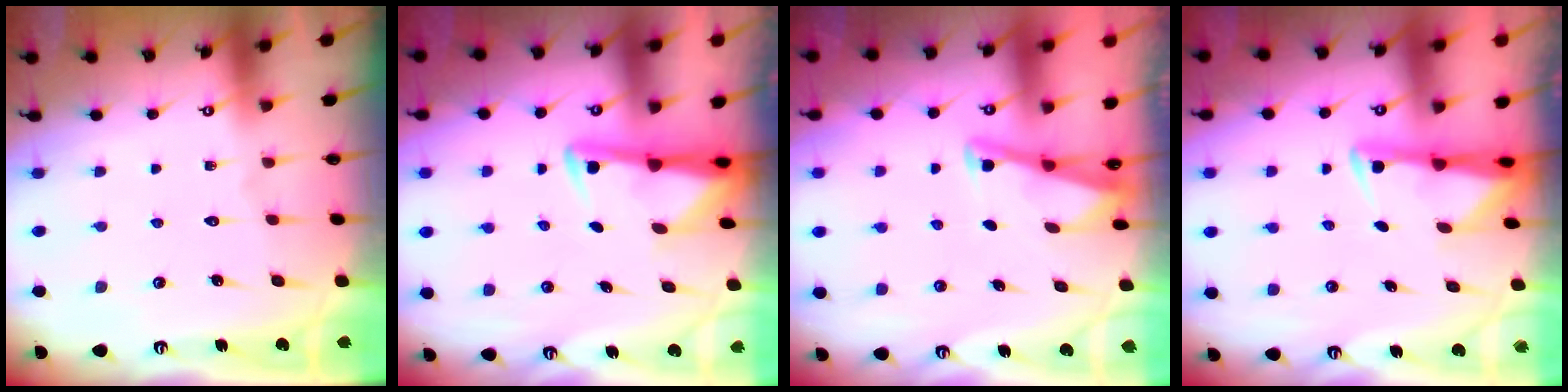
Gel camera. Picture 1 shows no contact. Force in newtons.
{"total": 2.9, "press": 2.8, "slide": 0.5}
{"total": 3.0, "press": 3.0, "slide": 0.3}
{"total": 3.0, "press": 2.9, "slide": 0.5}